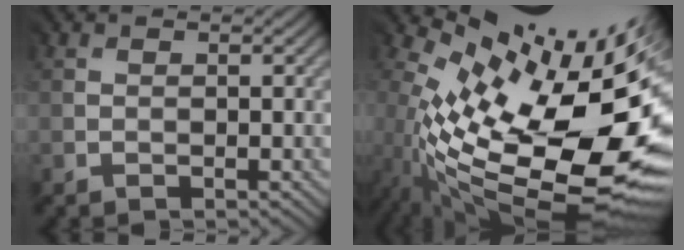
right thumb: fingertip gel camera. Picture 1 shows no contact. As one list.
[{"total": 16.4, "force": [-0.6, 7.1, 14.8], "torque": [-0.268, -0.042, 0.003]}]